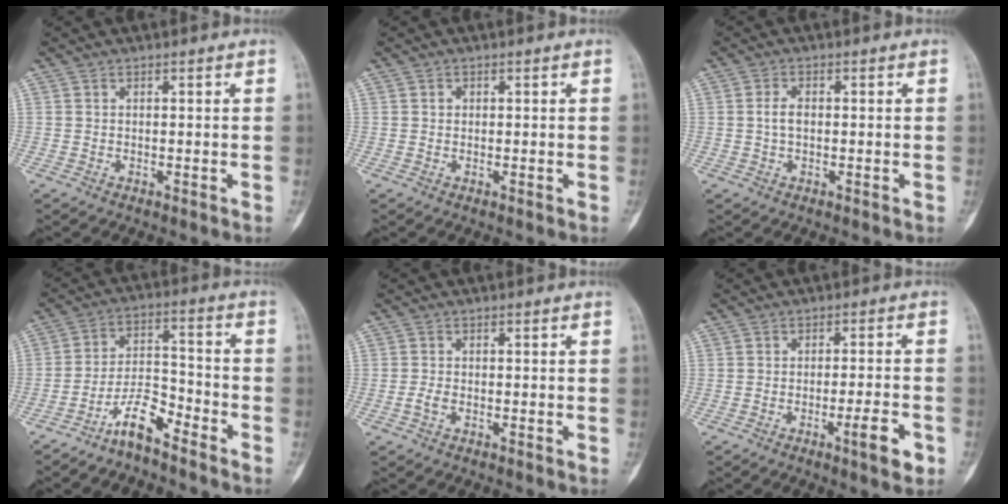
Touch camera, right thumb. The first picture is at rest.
{"total": 0.7, "force": [0.1, 0.7, 0.3], "torque": [0.000, 0.002, 0.001]}
{"total": 2.5, "force": [0.0, 1.4, 2.0], "torque": [-0.040, 0.006, -0.003]}
{"total": 7.8, "force": [-6.0, 2.2, 4.4], "torque": [-0.075, 0.063, -0.117]}
{"total": 1.5, "force": [-0.6, 0.7, 1.1], "torque": [-0.028, 0.002, -0.014]}
{"total": 5.8, "force": [-2.7, 0.9, 5.1], "torque": [-0.076, 0.010, -0.037]}